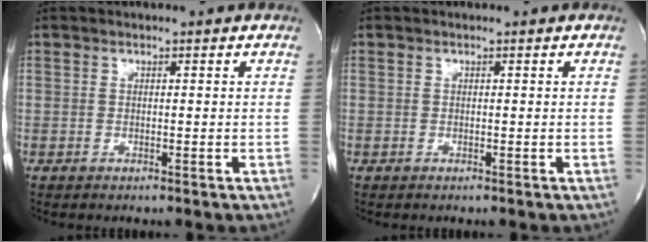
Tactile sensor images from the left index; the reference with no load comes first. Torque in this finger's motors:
{"motor_torque": [0.00, 0.00, 0.00, 0.00]}